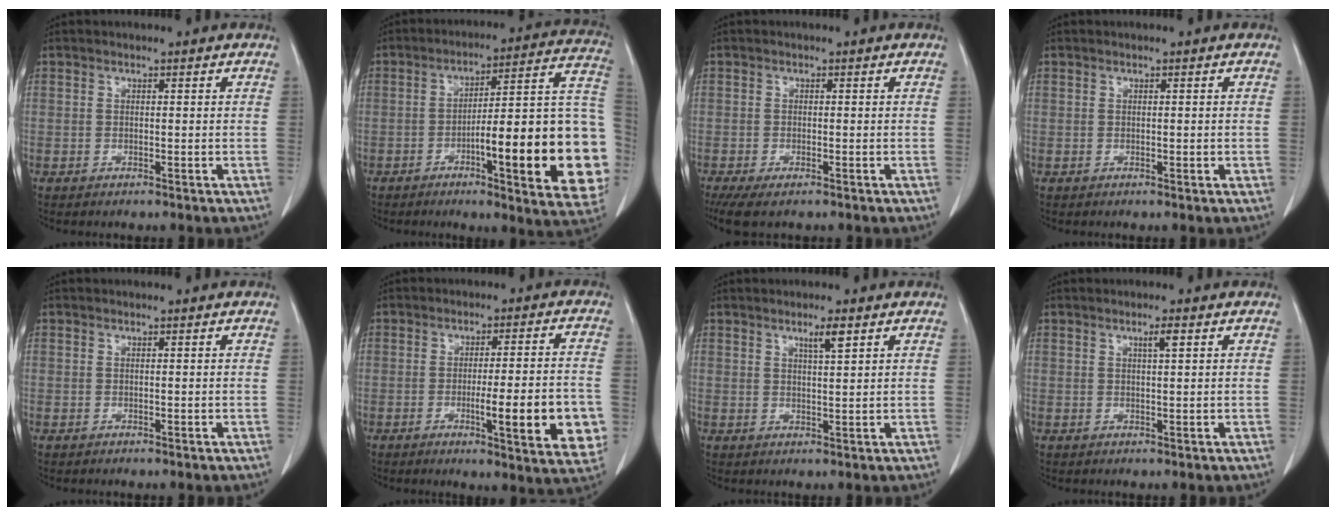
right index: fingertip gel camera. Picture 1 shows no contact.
{"total": 23.8, "force": [-5.5, 3.6, 22.8], "torque": [-0.214, 0.022, -0.067]}
{"total": 5.9, "force": [-4.2, 1.8, 3.6], "torque": [-0.063, -0.017, -0.068]}
{"total": 0.7, "force": [-0.1, 0.2, 0.6], "torque": [-0.011, -0.002, 0.000]}
{"total": 0.0}
{"total": 13.2, "force": [-3.5, 1.7, 12.7], "torque": [-0.137, -0.002, -0.039]}
{"total": 2.7, "force": [1.6, 0.1, 2.2], "torque": [-0.041, -0.002, 0.029]}
{"total": 1.6, "force": [0.8, 0.0, 1.5], "torque": [-0.026, -0.001, 0.012]}